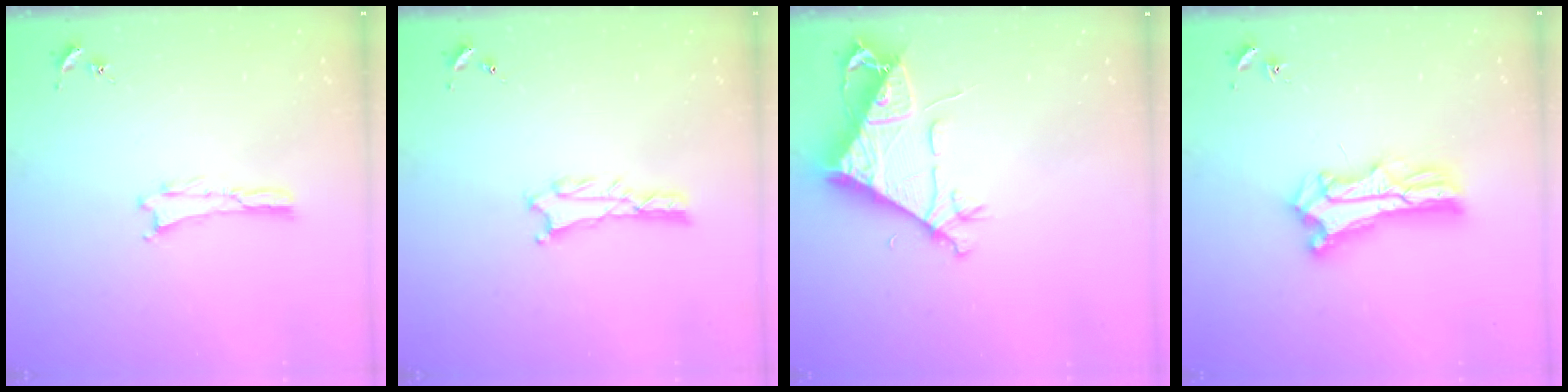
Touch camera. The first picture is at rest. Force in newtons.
{"total": 1.3, "press": 1.3, "slide": 0.3}
{"total": 7.3, "press": 7.3, "slide": 0.7}
{"total": 9.8, "press": 9.7, "slide": 0.7}